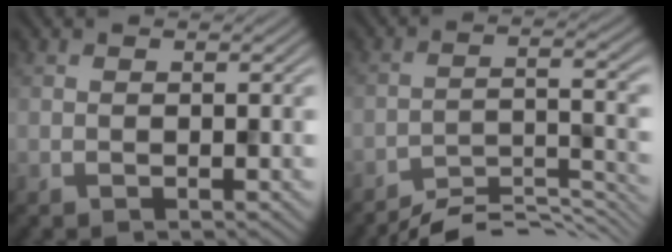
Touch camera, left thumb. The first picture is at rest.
{"total": 7.7, "force": [-6.8, 1.1, 3.4], "torque": [-0.059, 0.005, -0.109]}